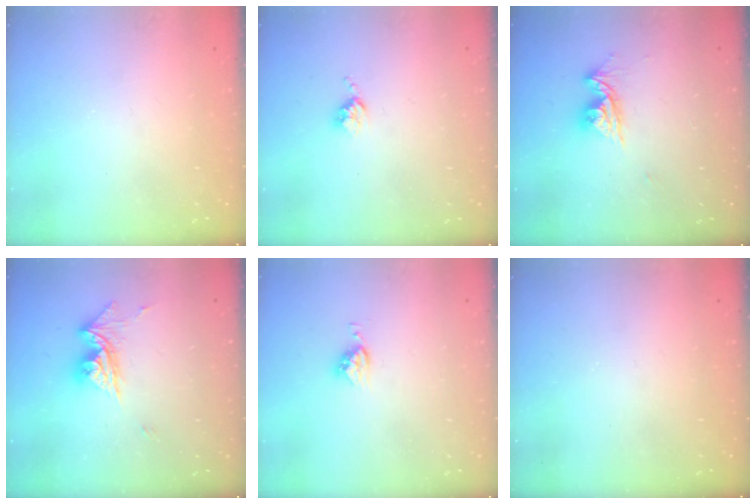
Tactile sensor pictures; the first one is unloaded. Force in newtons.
{"total": 3.4, "press": 3.4, "slide": 0.4}
{"total": 8.9, "press": 8.9, "slide": 0.9}
{"total": 11.2, "press": 11.1, "slide": 1.1}
{"total": 5.0, "press": 5.0, "slide": 0.1}
{"total": 0.0}